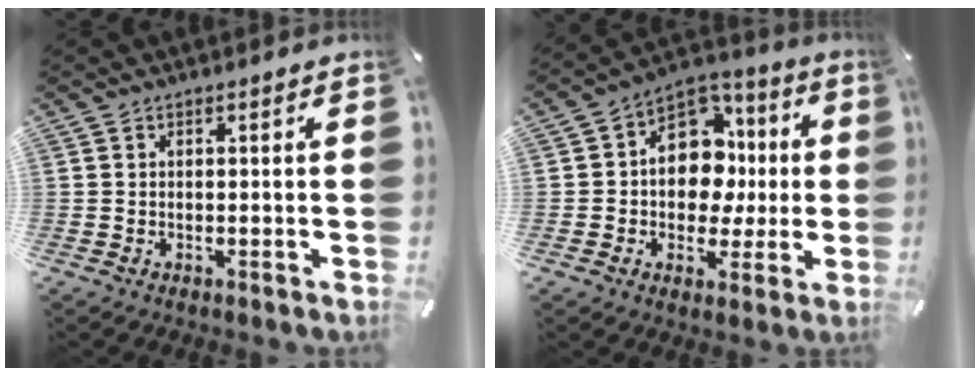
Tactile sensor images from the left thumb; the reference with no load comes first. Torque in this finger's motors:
{"motor_torque": [2.41, 2.37, 0.93, -0.65, 0.41]}